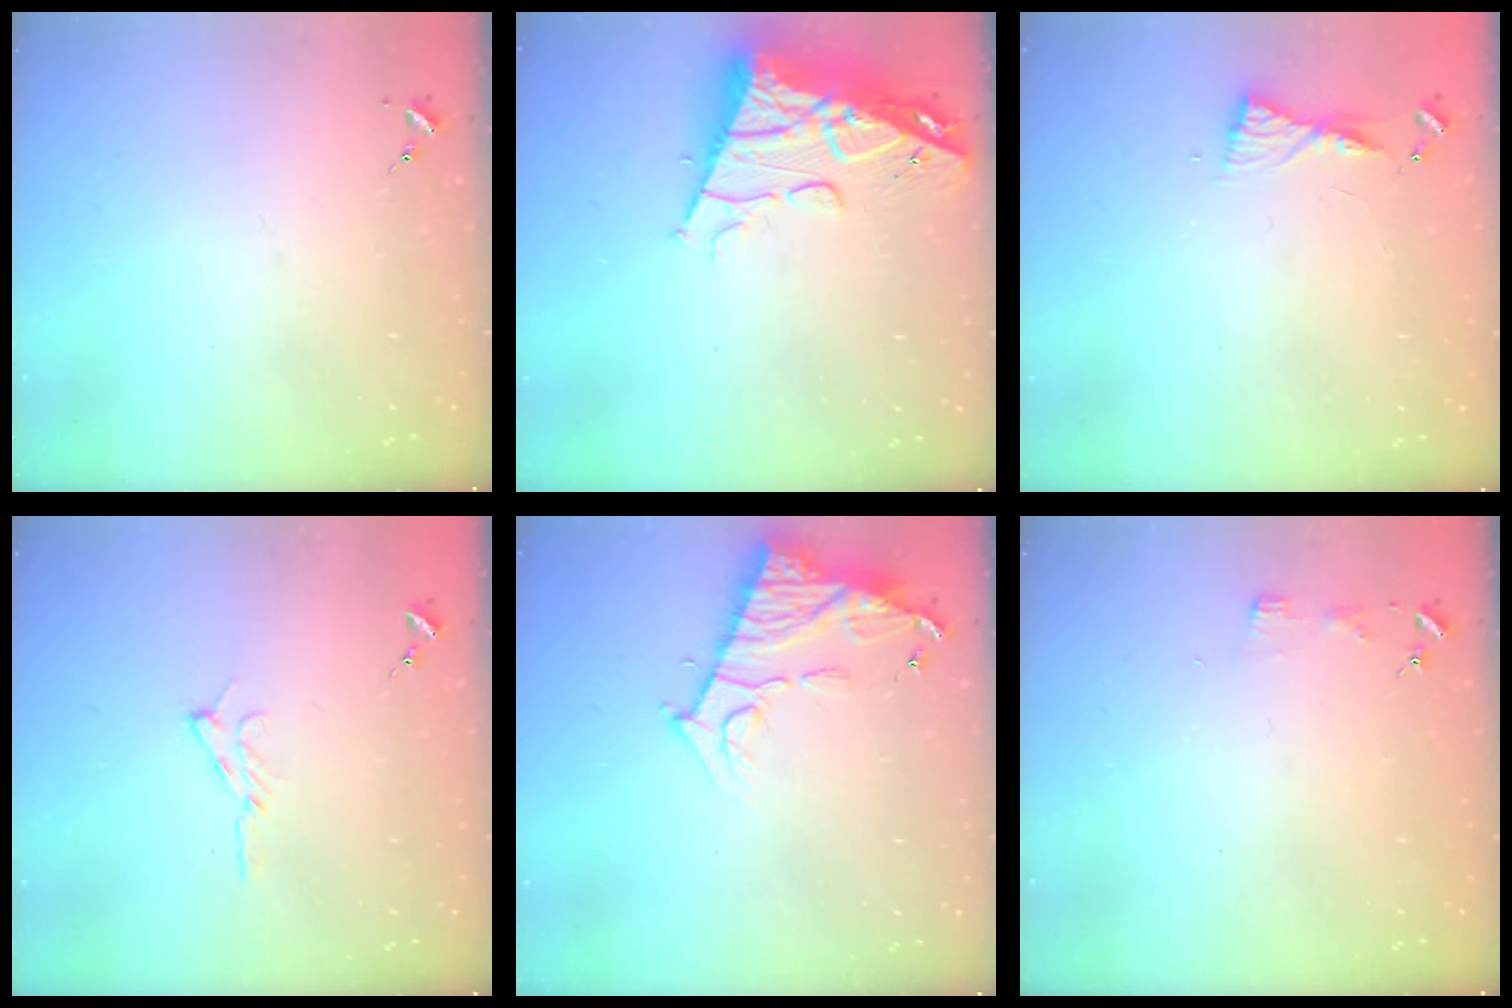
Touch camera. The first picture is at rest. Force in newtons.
{"total": 15.2, "press": 15.1, "slide": 1.8}
{"total": 5.6, "press": 5.6, "slide": 0.5}
{"total": 6.5, "press": 6.5, "slide": 0.8}
{"total": 11.7, "press": 11.6, "slide": 0.8}
{"total": 3.4, "press": 3.3, "slide": 0.4}